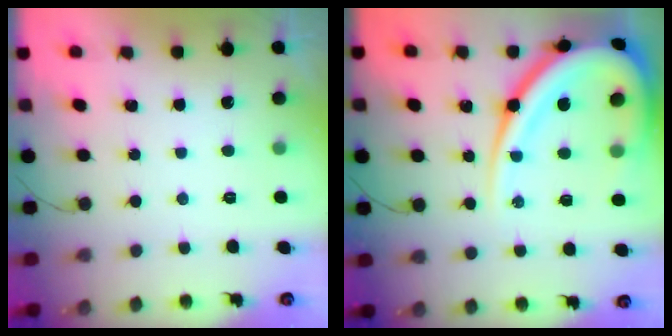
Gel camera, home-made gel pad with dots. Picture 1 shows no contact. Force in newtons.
{"total": 23.8, "press": 23.7, "slide": 2.5}